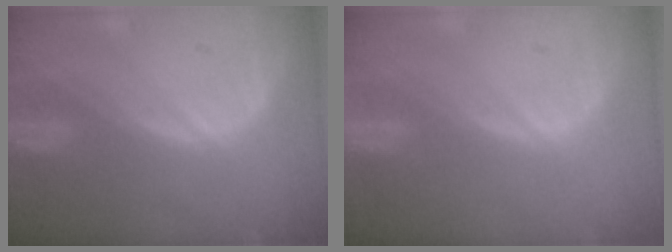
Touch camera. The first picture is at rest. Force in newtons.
{"total": 0.0}